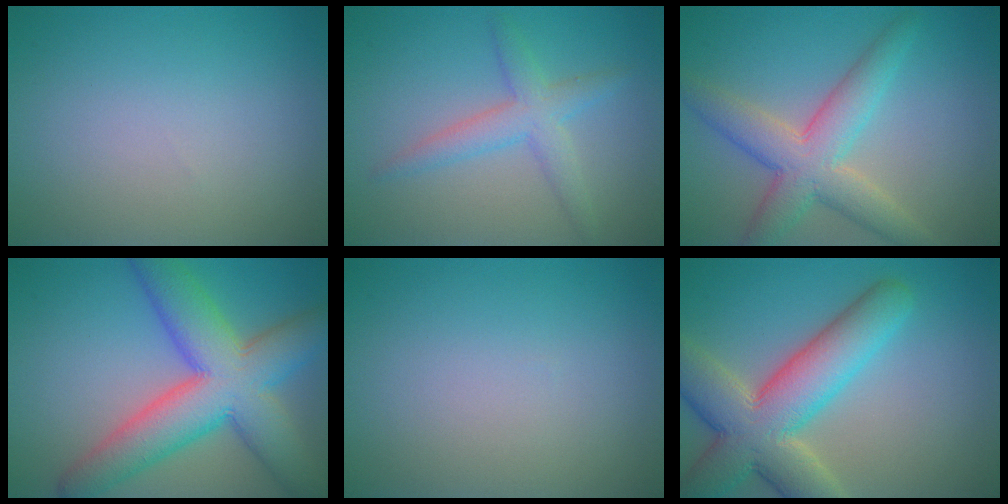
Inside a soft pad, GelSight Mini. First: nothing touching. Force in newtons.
{"total": 3.2, "press": 3.2, "slide": 0.0}
{"total": 5.9, "press": 5.9, "slide": 0.2}
{"total": 10.5, "press": 10.5, "slide": 0.4}
{"total": 0.0}
{"total": 9.6, "press": 9.6, "slide": 0.8}